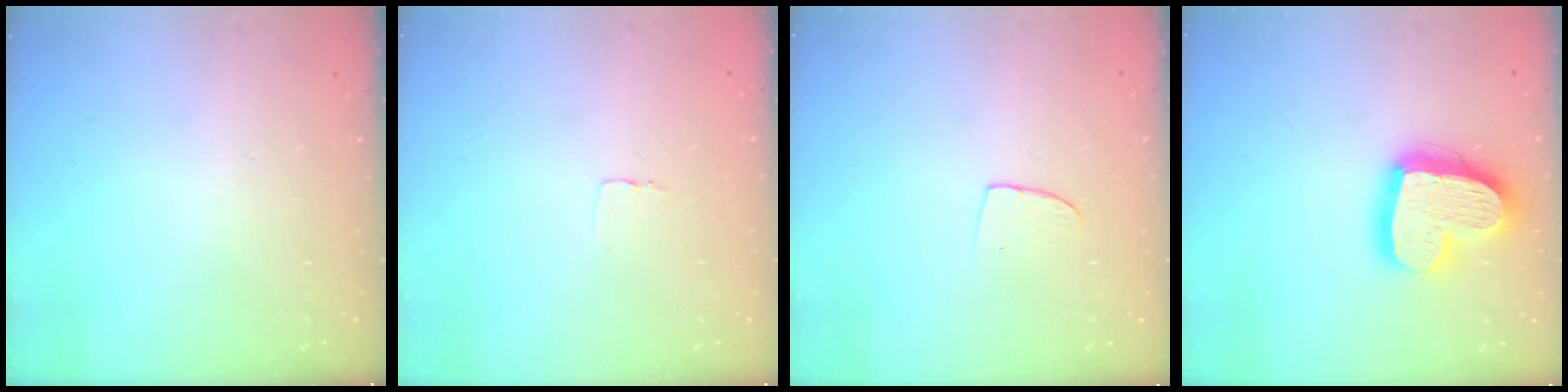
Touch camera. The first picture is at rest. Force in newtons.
{"total": 2.6, "press": 2.6, "slide": 0.1}
{"total": 5.5, "press": 5.5, "slide": 0.4}
{"total": 20.2, "press": 20.1, "slide": 2.0}